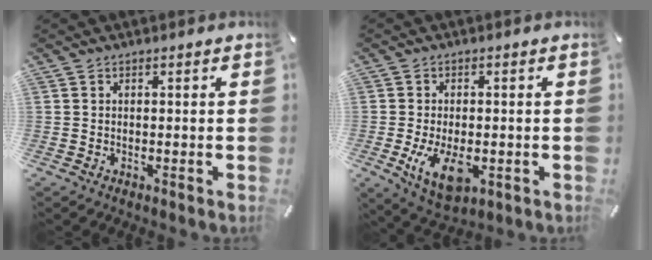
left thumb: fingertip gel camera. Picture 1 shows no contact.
{"total": 9.4, "force": [-2.3, 5.2, 7.5], "torque": [-0.148, -0.012, -0.039]}